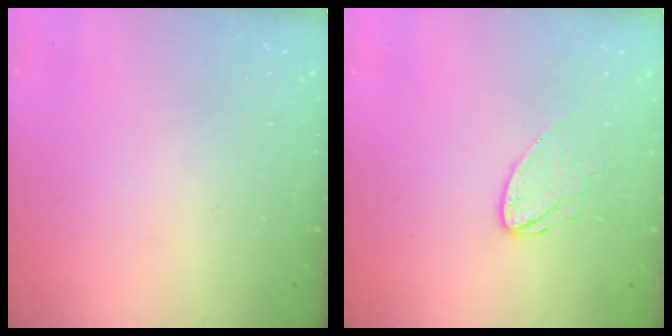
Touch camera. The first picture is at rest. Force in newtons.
{"total": 7.1, "press": 7.1, "slide": 0.3}